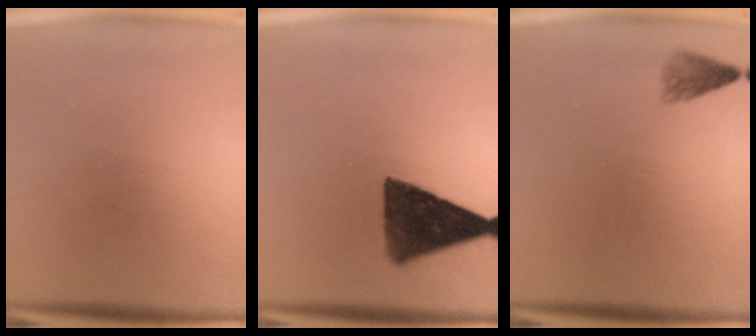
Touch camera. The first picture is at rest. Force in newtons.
{"total": 11.9}
{"total": 1.8}